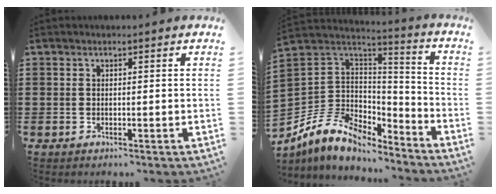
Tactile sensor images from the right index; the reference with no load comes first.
{"total": 10.0, "force": [-6.3, 6.7, 3.9], "torque": [-0.115, 0.011, -0.123]}